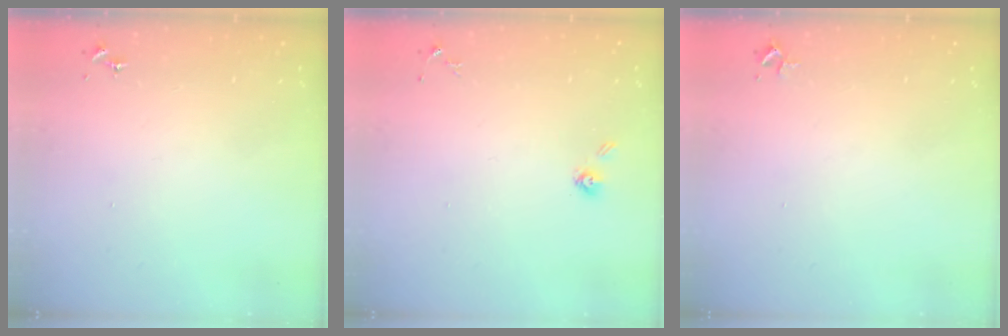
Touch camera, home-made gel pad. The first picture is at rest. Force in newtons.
{"total": 3.6, "press": 3.1, "slide": 1.9}
{"total": 2.2, "press": 2.2, "slide": 0.3}